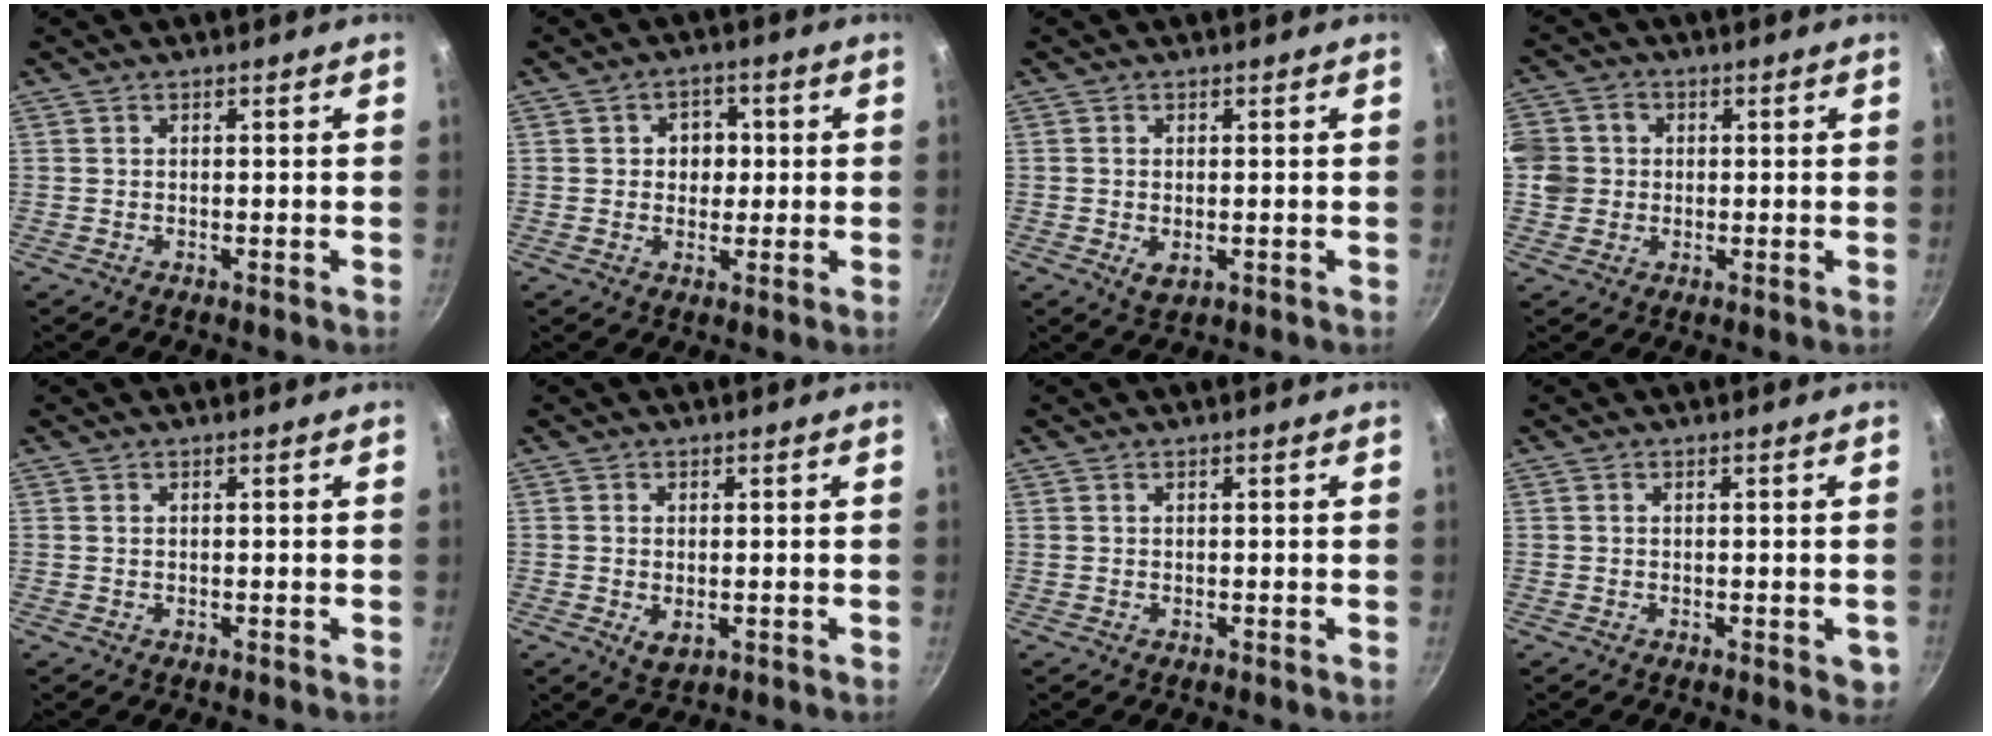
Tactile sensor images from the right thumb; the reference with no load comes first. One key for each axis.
{"total": 5.1, "fx": 0.5, "fy": 4.3, "fz": 2.7, "tx": -0.011, "ty": 0.003, "tz": 0.004}
{"total": 2.7, "fx": -0.5, "fy": 1.6, "fz": 2.2, "tx": -0.036, "ty": -0.008, "tz": -0.005}
{"total": 7.2, "fx": 0.1, "fy": 6.8, "fz": 2.5, "tx": -0.024, "ty": 0.006, "tz": -0.013}
{"total": 0.0}
{"total": 3.1, "fx": -0.5, "fy": 1.8, "fz": 2.4, "tx": -0.040, "ty": -0.010, "tz": -0.004}
{"total": 0.0}
{"total": 2.8, "fx": -0.4, "fy": 1.3, "fz": 2.5, "tx": -0.020, "ty": -0.003, "tz": -0.004}